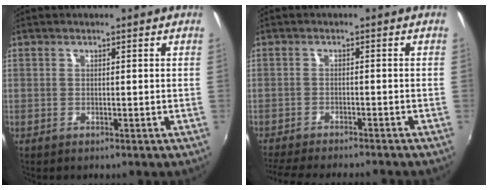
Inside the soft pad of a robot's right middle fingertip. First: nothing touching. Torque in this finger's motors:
{"motor_torque": [0.31, -0.34, 0.08, 0.03]}